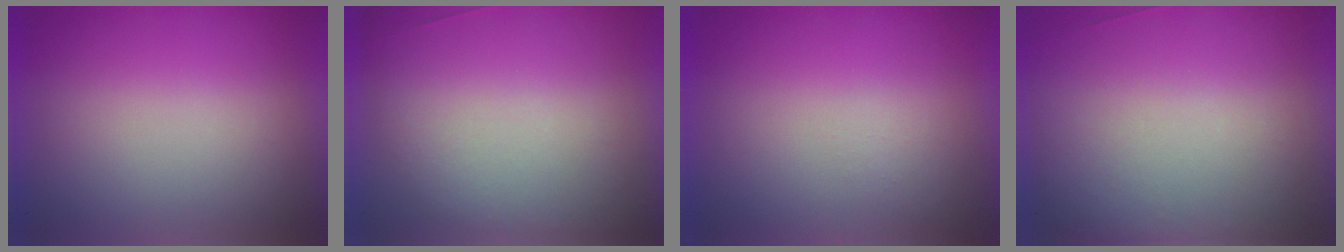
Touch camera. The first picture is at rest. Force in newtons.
{"total": 2.6}
{"total": 1.3}
{"total": 1.7}